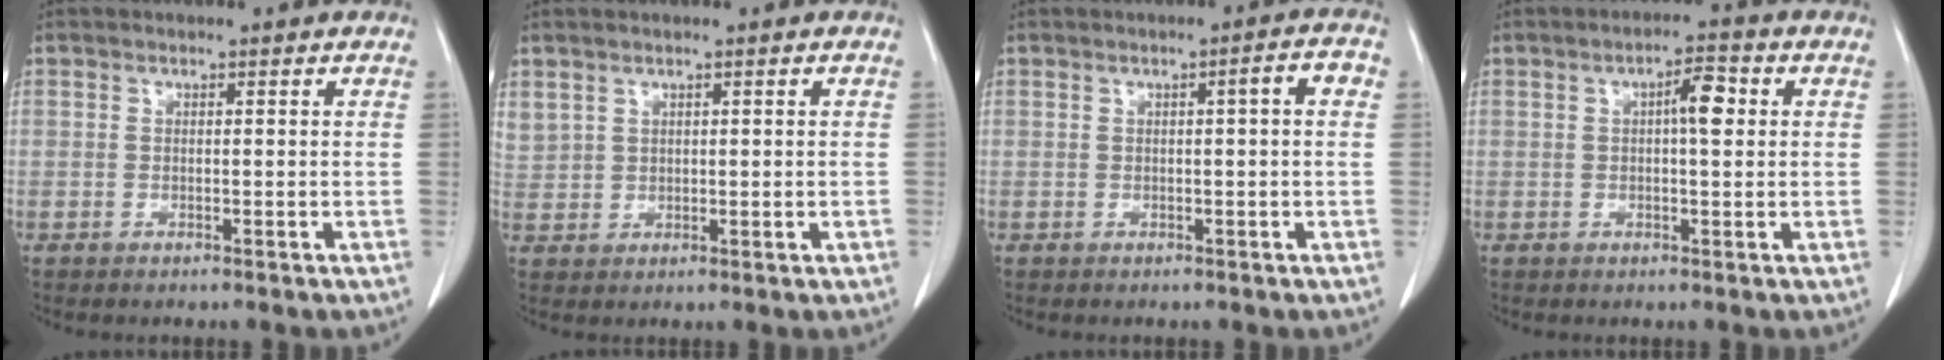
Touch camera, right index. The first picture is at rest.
{"total": 3.5, "force": [2.0, 2.5, 1.4], "torque": [-0.036, 0.018, 0.059]}
{"total": 3.0, "force": [0.4, 0.2, 3.0], "torque": [-0.039, 0.009, 0.005]}
{"total": 4.2, "force": [0.8, 1.0, 4.0], "torque": [-0.066, 0.009, 0.009]}